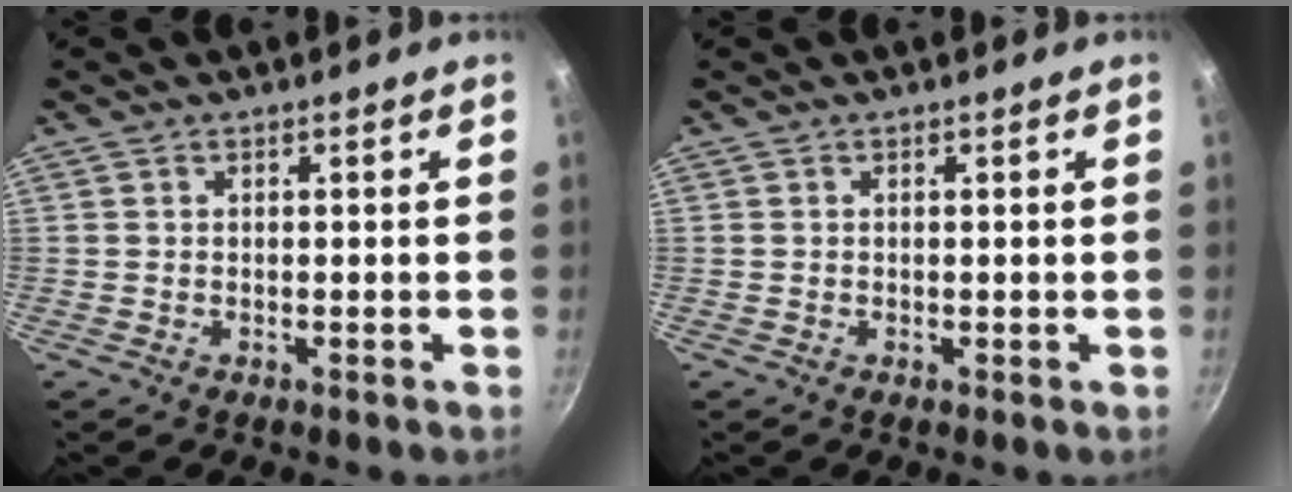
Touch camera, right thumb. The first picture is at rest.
{"total": 0.0}